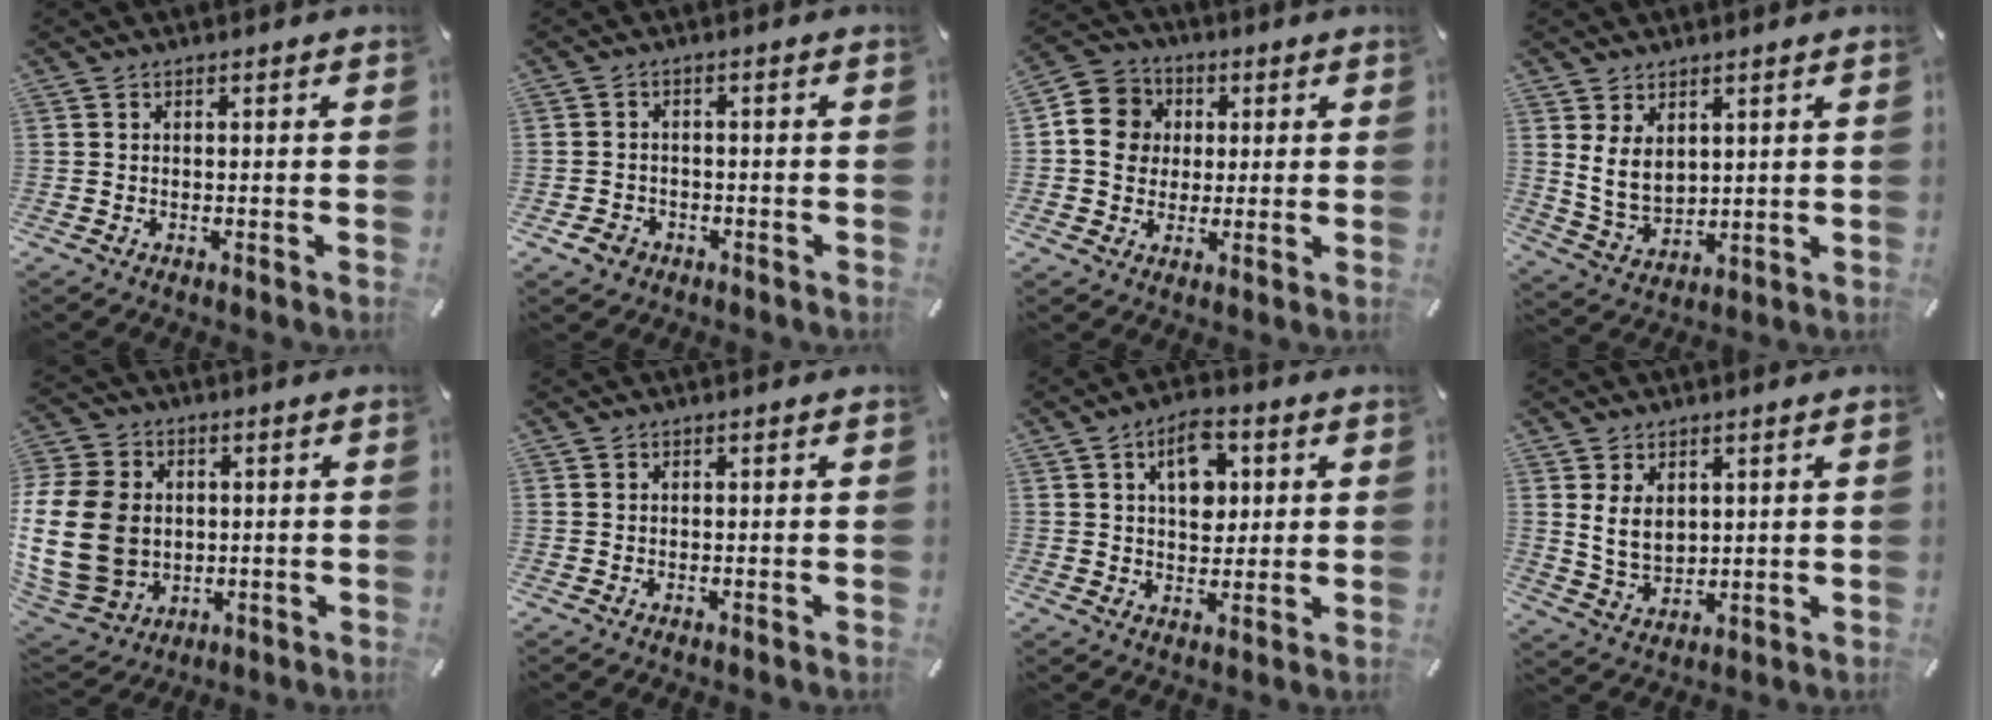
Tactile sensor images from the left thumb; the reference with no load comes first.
{"total": 3.2, "force": [-1.9, 2.5, 0.8], "torque": [-0.019, 0.006, -0.038]}
{"total": 9.2, "force": [0.6, 8.7, 2.8], "torque": [-0.051, 0.008, 0.012]}
{"total": 7.2, "force": [3.2, 5.1, 3.9], "torque": [-0.092, -0.017, 0.056]}
{"total": 19.9, "force": [0.0, 16.1, 11.6], "torque": [-0.245, 0.001, 0.005]}
{"total": 0.0}
{"total": 9.5, "force": [3.2, 6.4, 6.2], "torque": [-0.079, -0.003, 0.050]}
{"total": 6.4, "force": [2.5, 4.6, 3.6], "torque": [-0.079, -0.009, 0.043]}